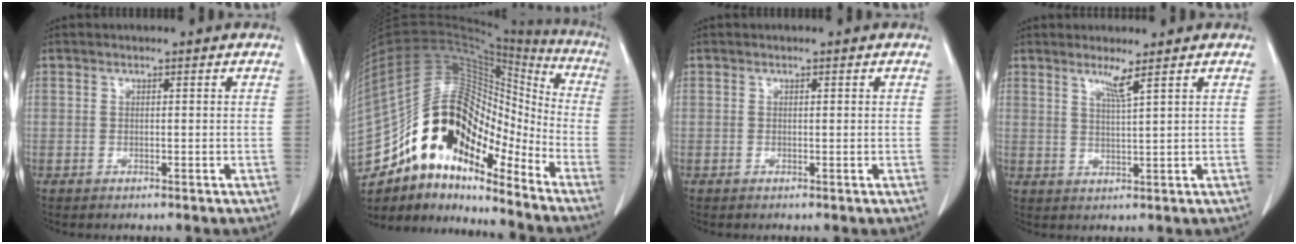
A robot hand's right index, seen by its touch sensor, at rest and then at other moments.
{"total": 18.8, "force": [-12.9, 7.8, 11.3], "torque": [-0.196, 0.072, -0.225]}
{"total": 0.0}
{"total": 2.8, "force": [1.9, -0.8, 2.0], "torque": [-0.038, -0.012, 0.039]}